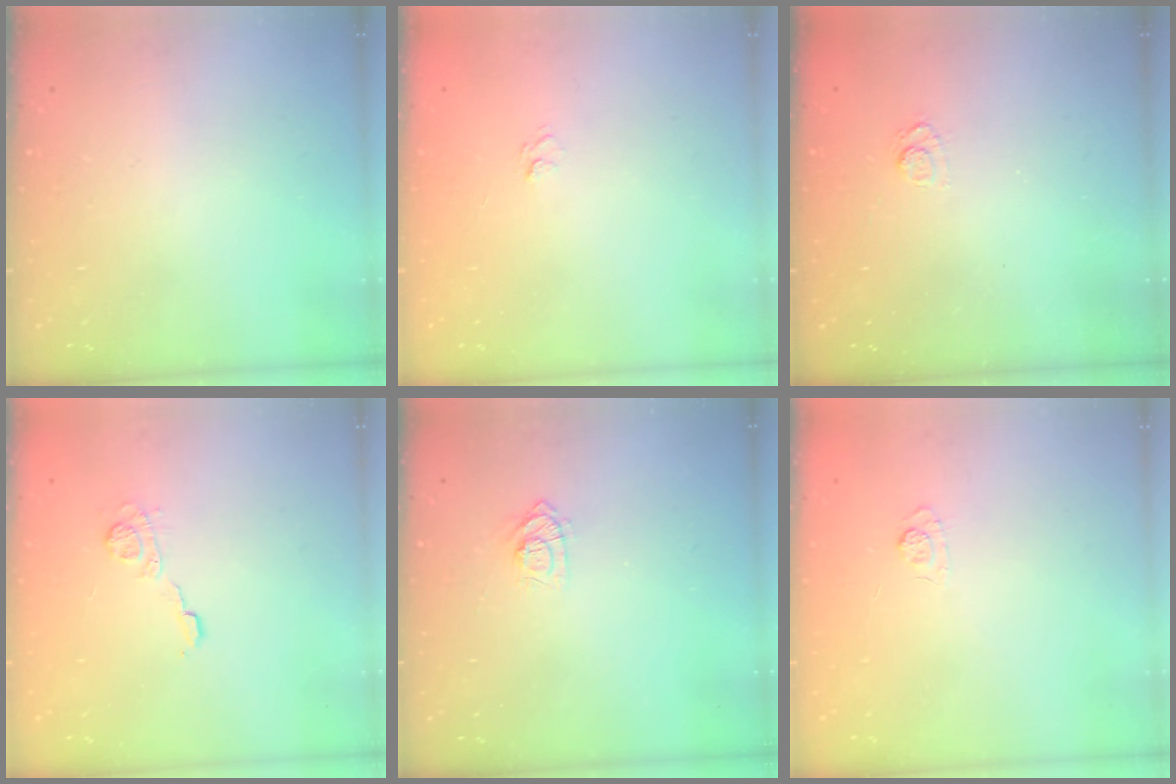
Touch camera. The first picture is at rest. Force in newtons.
{"total": 5.4, "press": 5.3, "slide": 0.9}
{"total": 2.4, "press": 2.0, "slide": 1.3}
{"total": 6.2, "press": 6.2, "slide": 0.9}
{"total": 6.5, "press": 6.5, "slide": 0.8}
{"total": 2.1, "press": 1.6, "slide": 1.3}